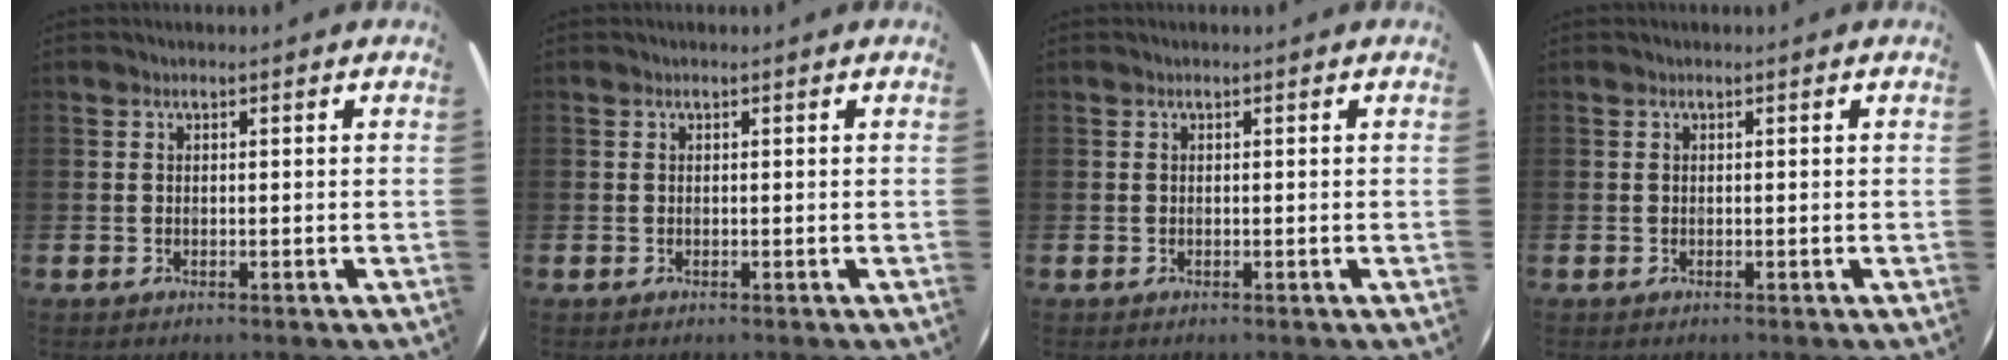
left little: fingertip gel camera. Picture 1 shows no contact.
{"total": 0.0}
{"total": 0.0}
{"total": 0.0}